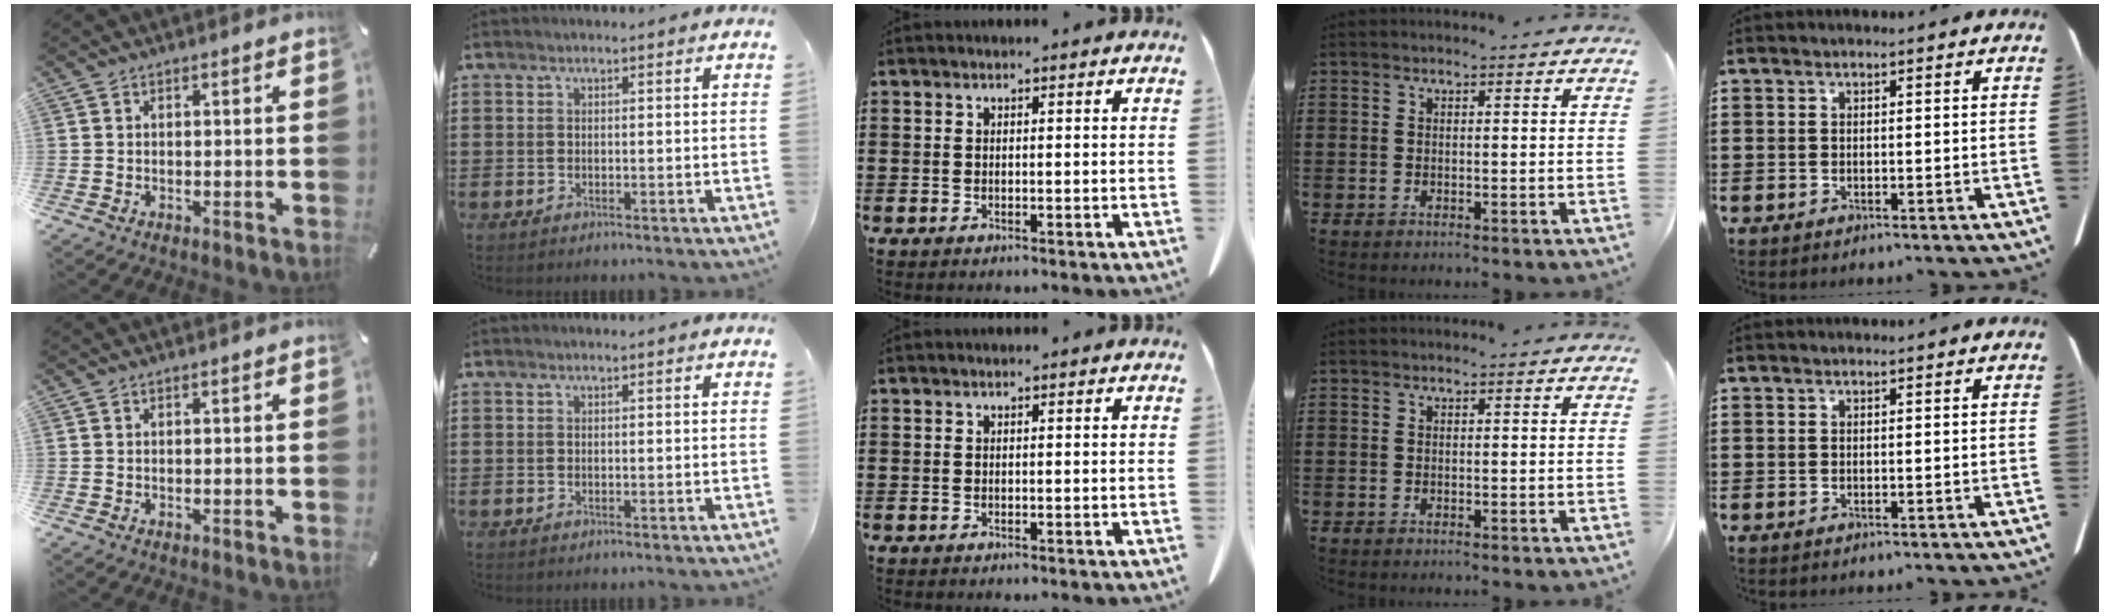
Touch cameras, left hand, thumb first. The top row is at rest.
{}